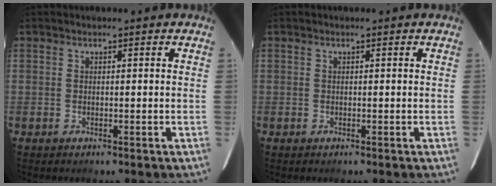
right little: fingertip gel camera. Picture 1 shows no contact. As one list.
[{"total": 0.0}]